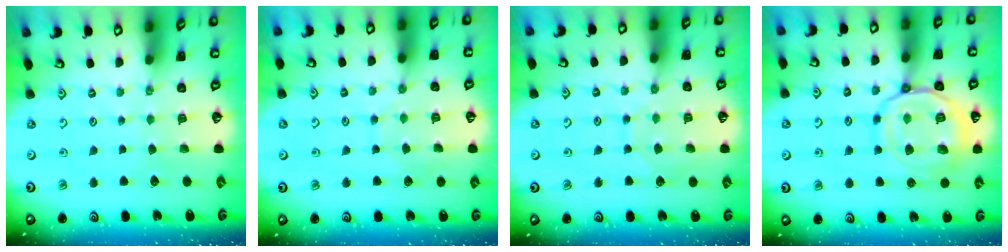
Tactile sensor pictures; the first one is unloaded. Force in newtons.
{"total": 6.8, "press": 6.7, "slide": 0.6}
{"total": 7.1, "press": 7.1, "slide": 0.5}
{"total": 16.2, "press": 16.1, "slide": 1.6}